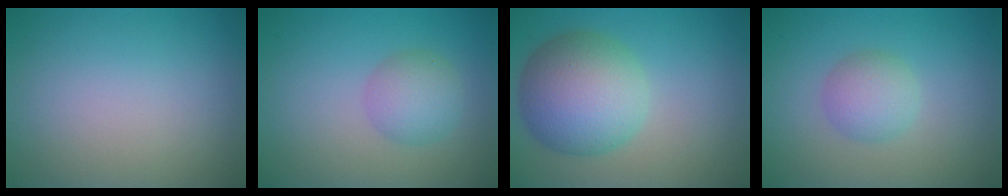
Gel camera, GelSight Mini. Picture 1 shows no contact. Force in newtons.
{"total": 3.0, "press": 3.0, "slide": 0.1}
{"total": 8.1, "press": 8.1, "slide": 0.2}
{"total": 2.7, "press": 2.7, "slide": 0.0}